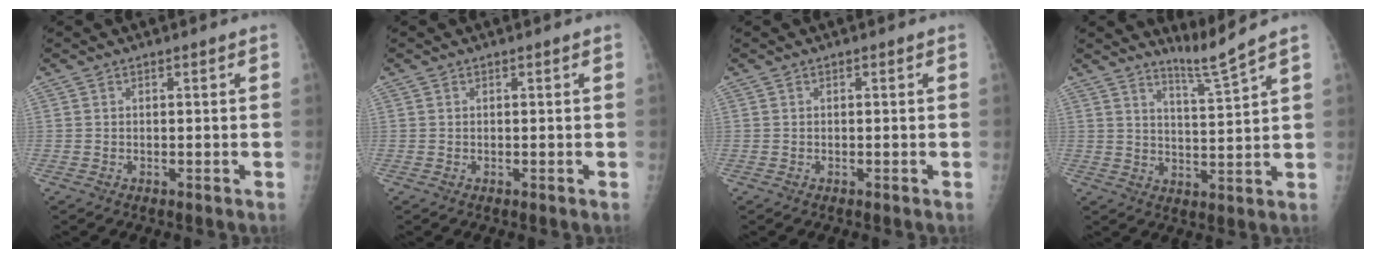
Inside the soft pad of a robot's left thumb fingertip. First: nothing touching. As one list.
[{"total": 0.0}, {"total": 0.0}, {"total": 5.0, "force": [4.4, -2.0, 1.6], "torque": [-0.032, -0.057, 0.088]}]